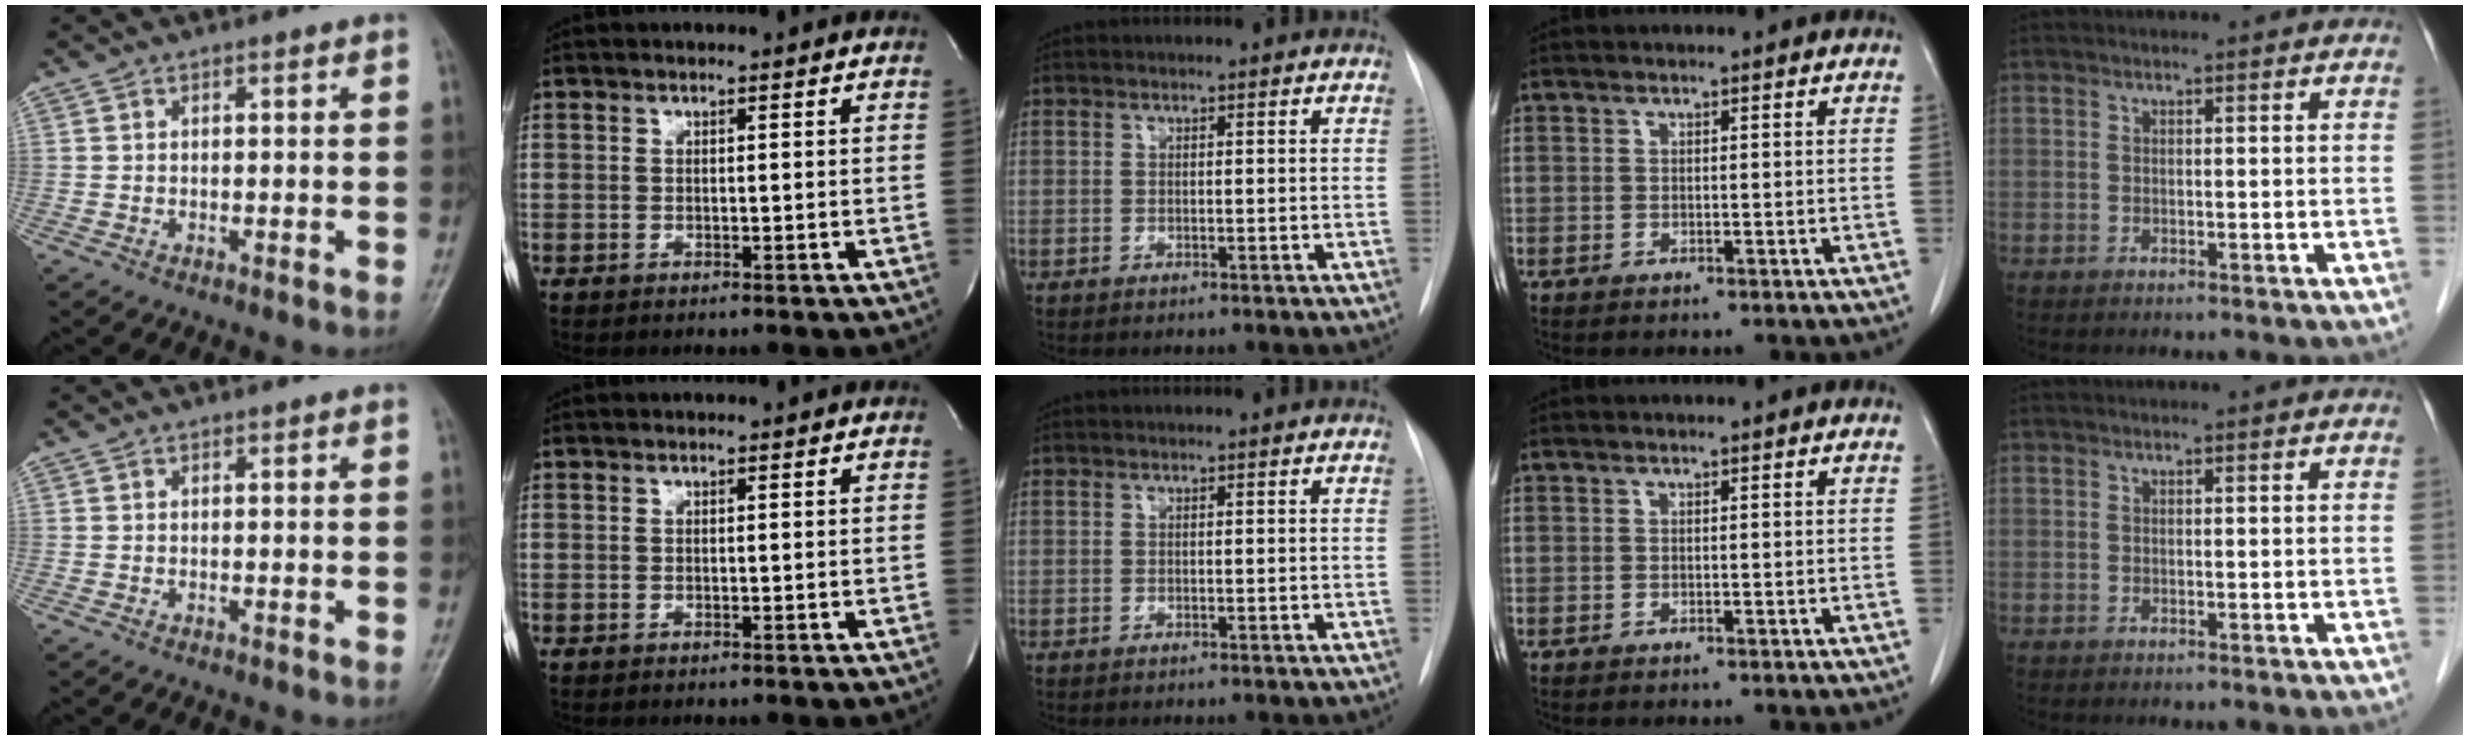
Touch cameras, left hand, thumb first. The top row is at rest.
{}